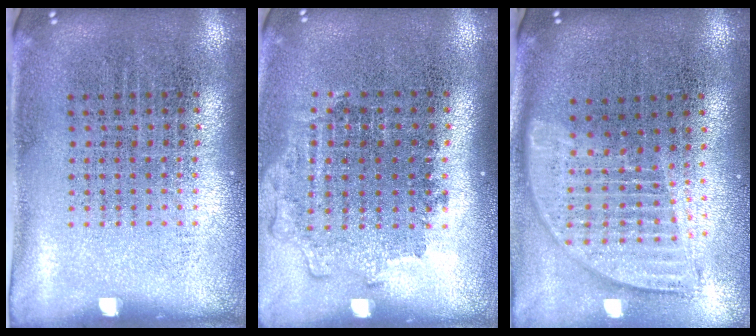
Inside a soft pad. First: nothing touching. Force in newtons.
{"total": 1.2, "press": 1.1, "slide": 0.5}
{"total": 1.8, "press": 1.5, "slide": 1.0}